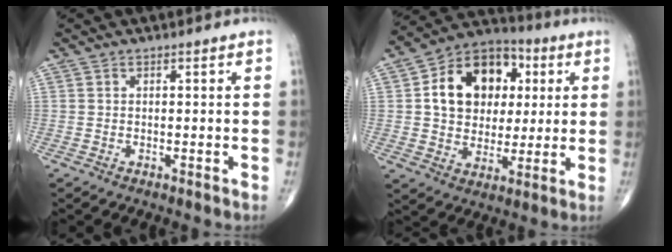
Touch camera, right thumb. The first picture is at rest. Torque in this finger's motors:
{"motor_torque": [0.51, 3.69, 0.80, -0.30, 0.14]}